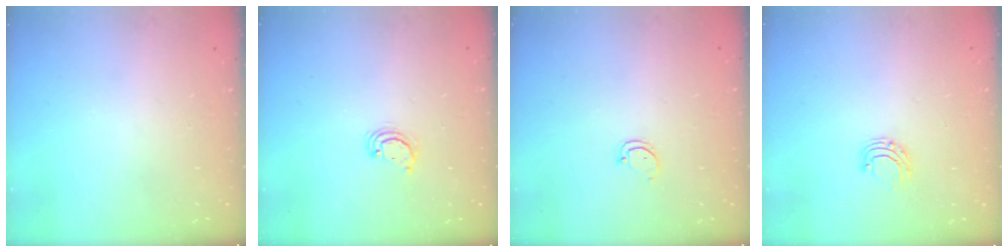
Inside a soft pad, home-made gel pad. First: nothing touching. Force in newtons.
{"total": 2.6, "press": 2.6, "slide": 0.3}
{"total": 2.5, "press": 2.5, "slide": 0.3}
{"total": 5.1, "press": 5.1, "slide": 0.4}